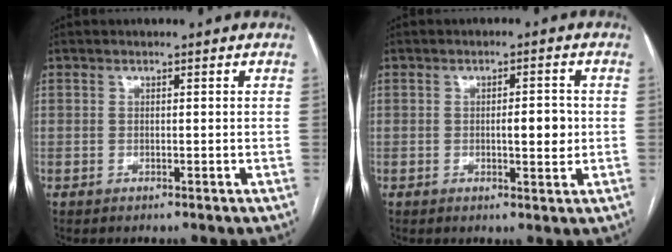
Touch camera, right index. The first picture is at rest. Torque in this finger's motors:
{"motor_torque": [0.74, -0.18, 0.37, 0.07]}